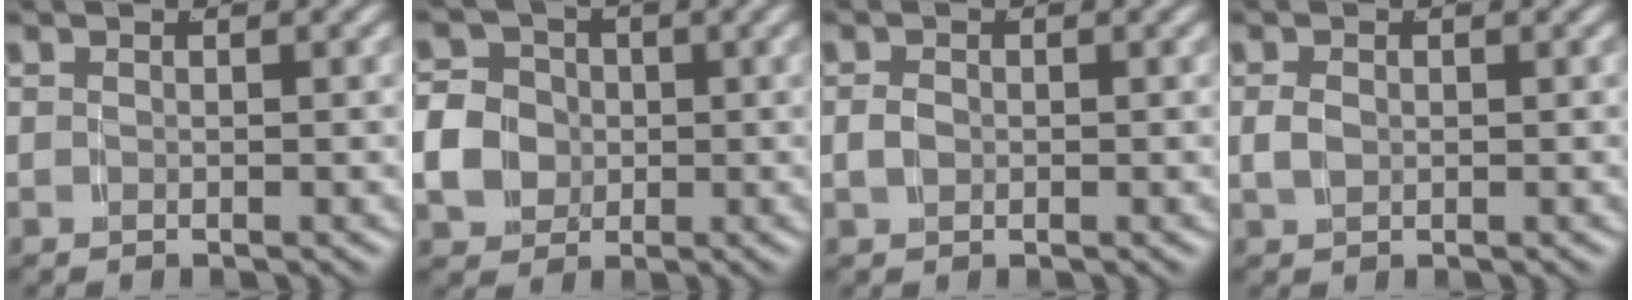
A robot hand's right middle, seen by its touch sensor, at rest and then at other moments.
{"total": 8.1, "force": [-0.4, 7.2, 3.6], "torque": [-0.072, -0.013, -0.014]}
{"total": 0.6, "force": [-0.2, 0.3, 0.5], "torque": [-0.012, 0.000, -0.004]}
{"total": 1.0, "force": [0.0, 0.6, 0.8], "torque": [-0.019, -0.001, 0.003]}